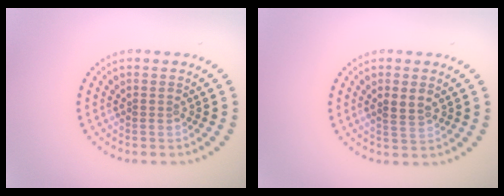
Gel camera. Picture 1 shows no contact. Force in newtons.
{"total": 1.8, "press": 1.7, "slide": 0.5}